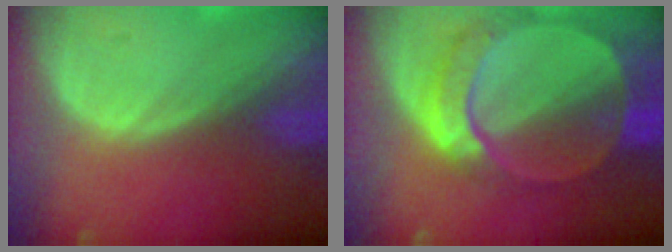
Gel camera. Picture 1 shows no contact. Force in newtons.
{"total": 9.8, "press": 8.4, "slide": 5.2}